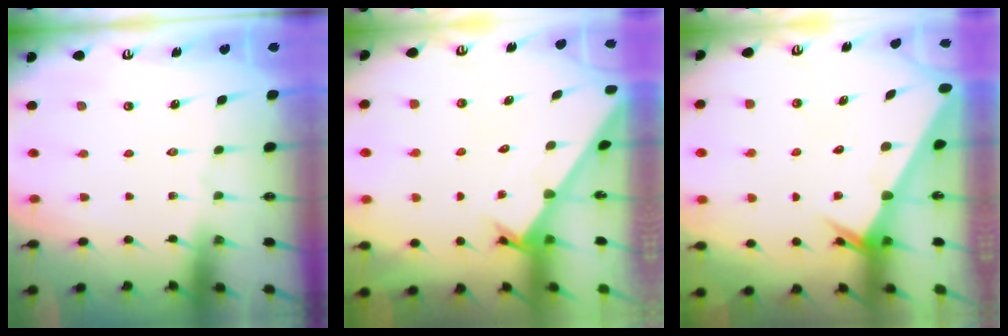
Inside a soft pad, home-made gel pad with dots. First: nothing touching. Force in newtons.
{"total": 1.7, "press": 1.7, "slide": 0.1}
{"total": 3.2, "press": 3.2, "slide": 0.1}